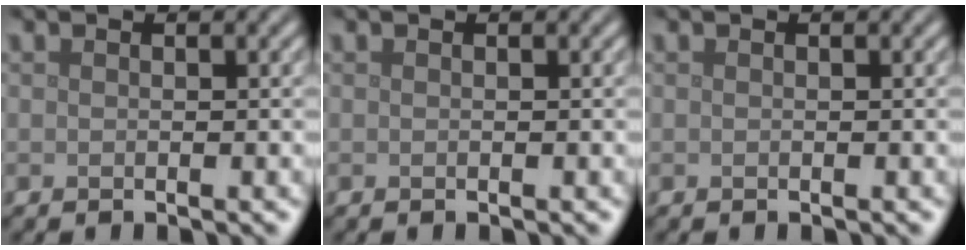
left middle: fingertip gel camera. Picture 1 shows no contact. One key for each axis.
{"total": 0.0}
{"total": 0.0}